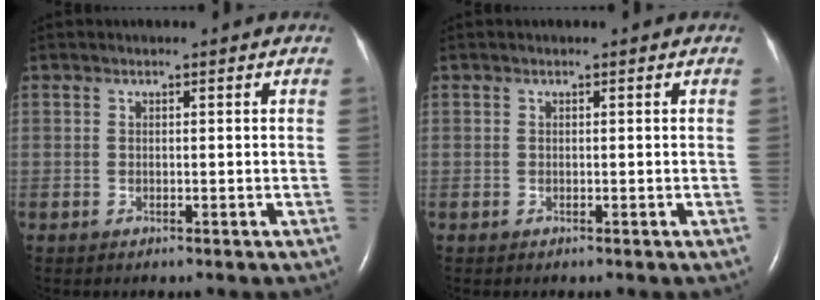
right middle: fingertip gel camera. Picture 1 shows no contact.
{"total": 0.0}